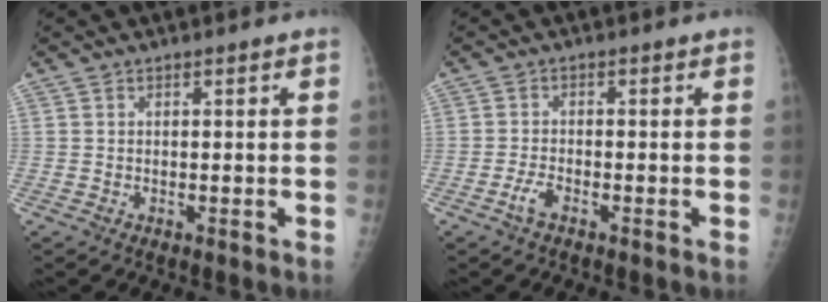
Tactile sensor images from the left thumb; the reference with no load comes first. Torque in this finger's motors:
{"motor_torque": [-0.17, 0.14, 0.18, 0.06, 0.01]}